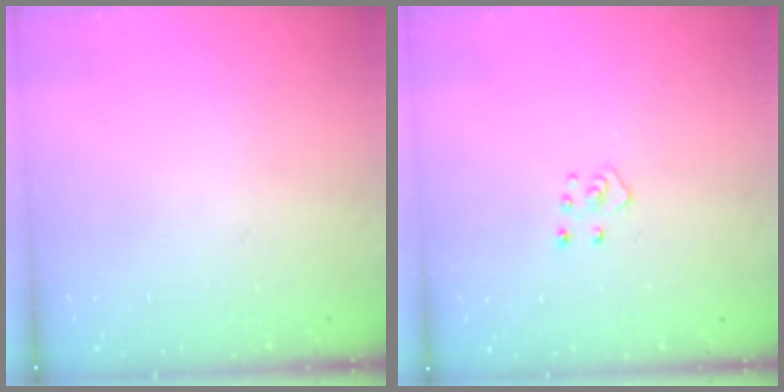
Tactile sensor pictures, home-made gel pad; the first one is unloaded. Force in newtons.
{"total": 4.2, "press": 4.1, "slide": 0.3}